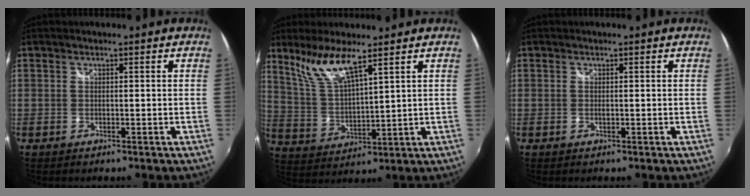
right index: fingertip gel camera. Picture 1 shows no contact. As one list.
[{"total": 9.0, "force": [6.5, 1.0, 6.1], "torque": [-0.116, 0.000, 0.139]}, {"total": 0.6, "force": [0.0, 0.1, 0.6], "torque": [-0.012, 0.000, -0.001]}]